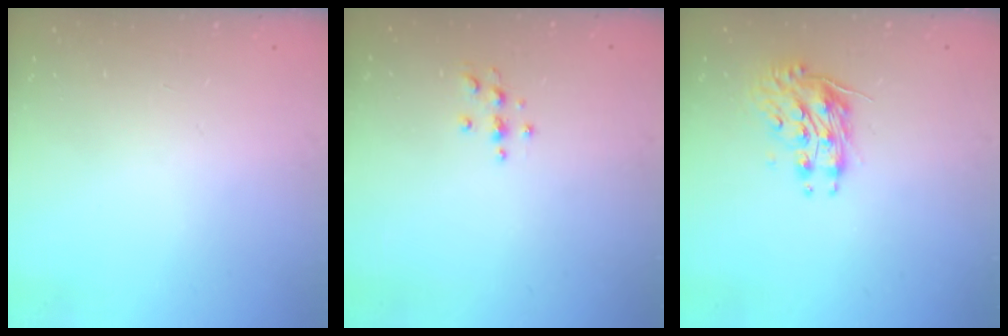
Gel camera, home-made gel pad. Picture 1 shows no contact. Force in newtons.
{"total": 3.3, "press": 3.3, "slide": 0.5}
{"total": 8.9, "press": 8.9, "slide": 0.3}